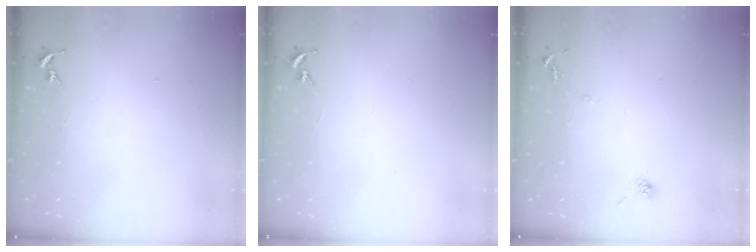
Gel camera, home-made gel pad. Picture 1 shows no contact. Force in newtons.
{"total": 0.0}
{"total": 7.3, "press": 7.3, "slide": 0.4}